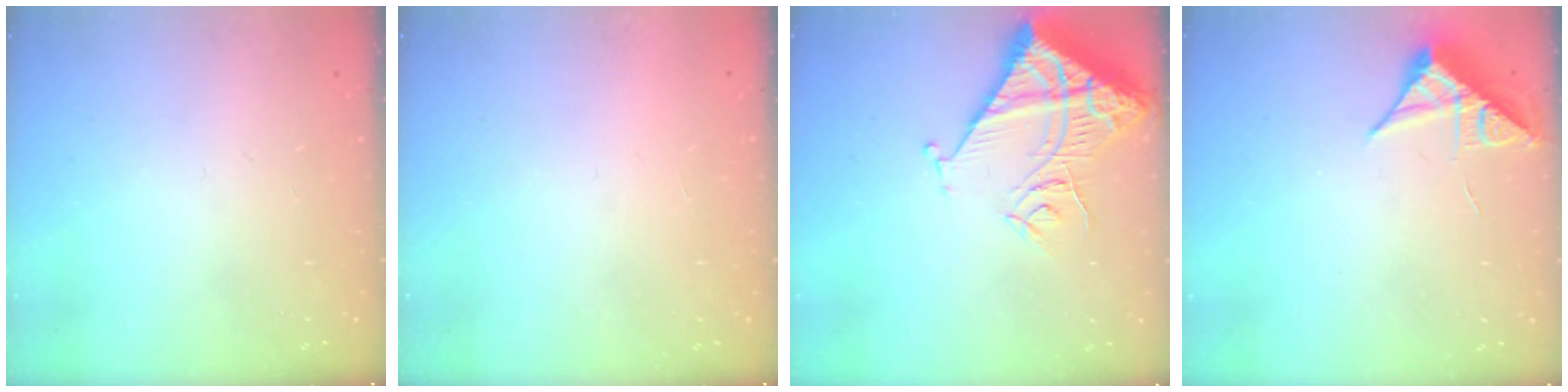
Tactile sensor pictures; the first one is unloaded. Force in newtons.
{"total": 1.6, "press": 1.6, "slide": 0.1}
{"total": 14.6, "press": 14.5, "slide": 1.4}
{"total": 7.7, "press": 7.7, "slide": 0.4}